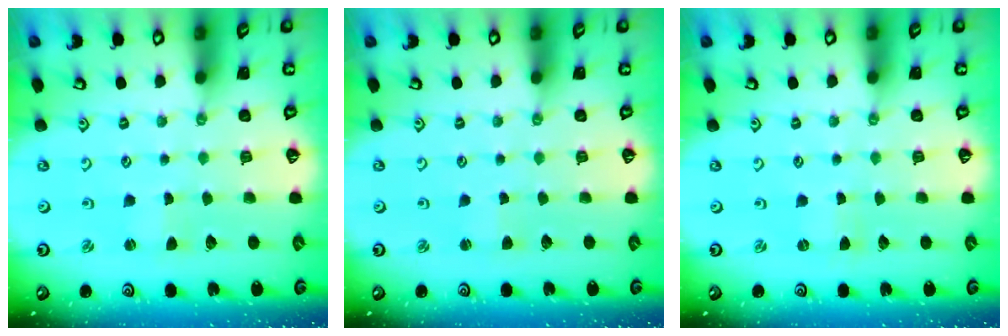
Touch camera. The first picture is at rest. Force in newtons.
{"total": 1.9, "press": 1.9, "slide": 0.2}
{"total": 0.0}